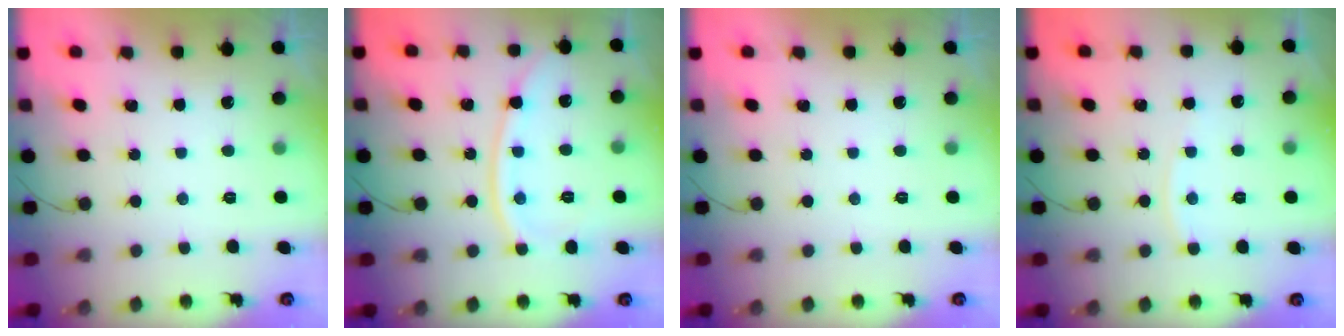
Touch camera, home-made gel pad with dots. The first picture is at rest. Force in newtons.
{"total": 11.7, "press": 11.6, "slide": 1.3}
{"total": 0.0}
{"total": 2.8, "press": 2.7, "slide": 0.4}